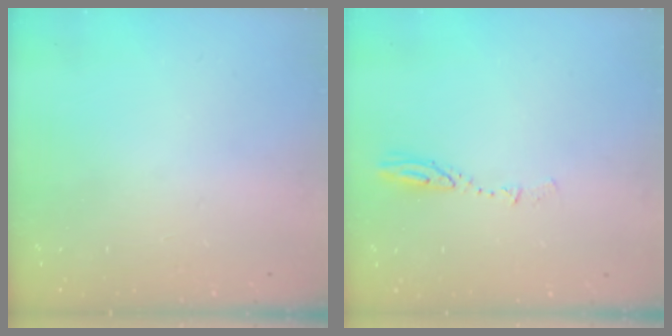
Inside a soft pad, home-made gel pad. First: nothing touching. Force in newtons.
{"total": 3.8, "press": 3.8, "slide": 0.4}